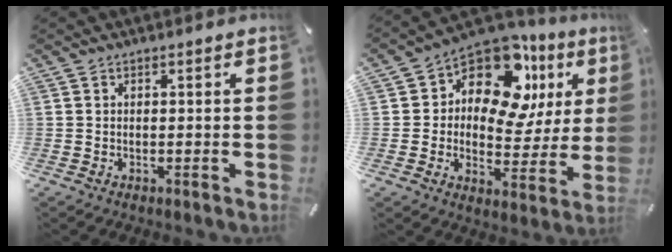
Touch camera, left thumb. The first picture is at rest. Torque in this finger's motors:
{"motor_torque": [2.08, 2.93, 1.05, 0.27, 0.15]}